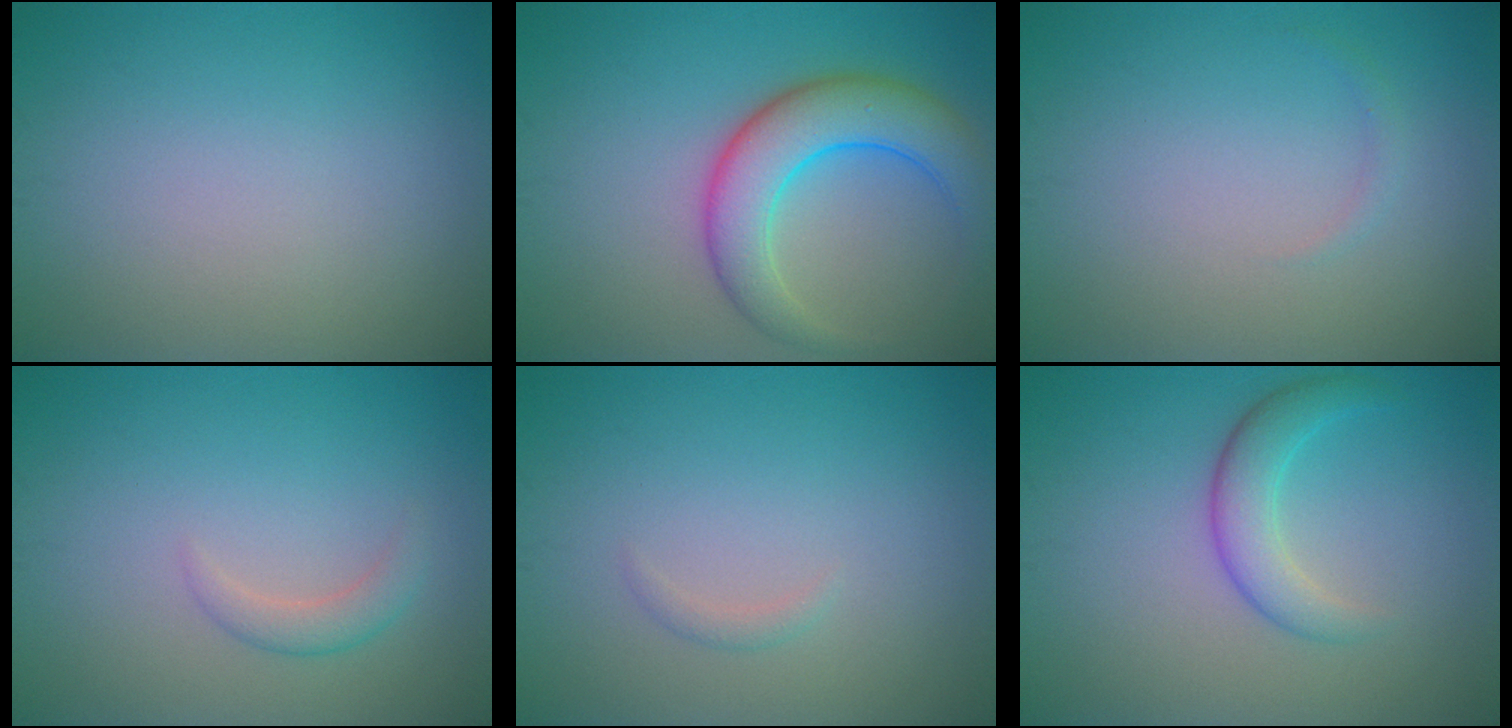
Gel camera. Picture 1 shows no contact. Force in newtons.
{"total": 6.6, "press": 6.6, "slide": 0.4}
{"total": 0.6, "press": 0.6, "slide": 0.0}
{"total": 1.6, "press": 1.6, "slide": 0.1}
{"total": 0.7, "press": 0.7, "slide": 0.0}
{"total": 3.3, "press": 3.3, "slide": 0.2}